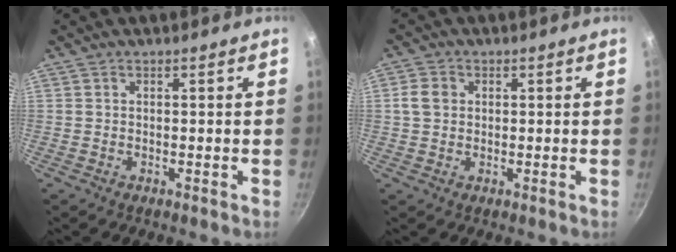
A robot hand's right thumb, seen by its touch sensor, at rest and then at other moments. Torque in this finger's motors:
{"motor_torque": [-0.08, 0.83, 0.54, -0.27, -0.01]}